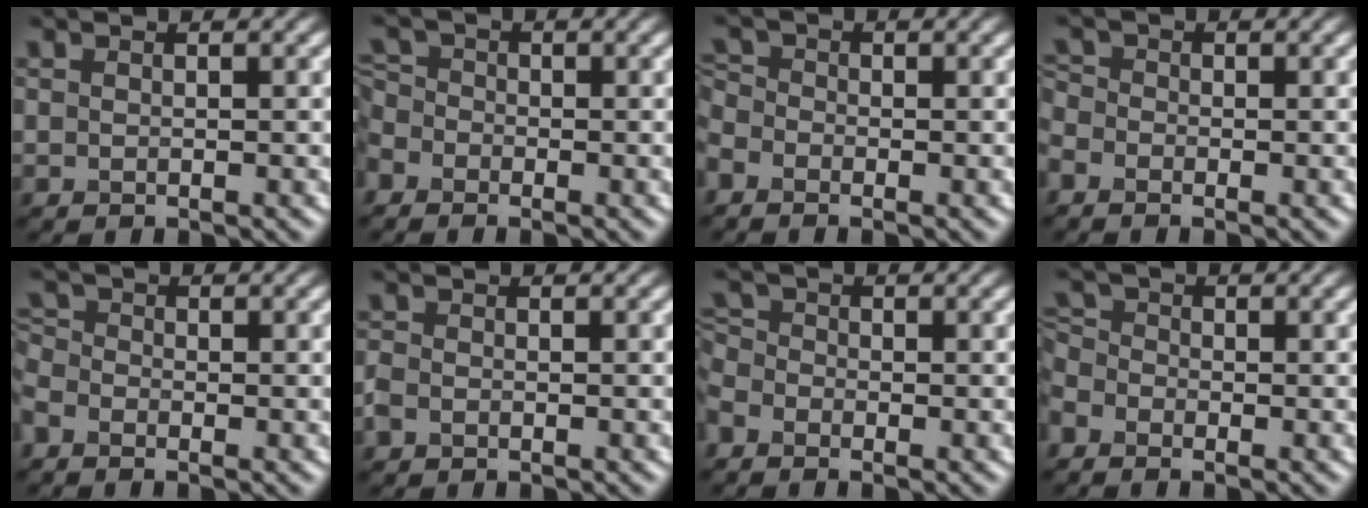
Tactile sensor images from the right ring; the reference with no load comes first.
{"total": 2.4, "force": [-1.5, 1.6, 0.9], "torque": [-0.027, 0.002, -0.036]}
{"total": 2.0, "force": [-1.2, 1.3, 0.9], "torque": [-0.027, -0.001, -0.031]}
{"total": 1.6, "force": [-1.0, 1.0, 0.7], "torque": [-0.024, -0.002, -0.026]}
{"total": 2.0, "force": [-1.3, 1.2, 0.8], "torque": [-0.026, -0.003, -0.033]}
{"total": 1.1, "force": [-0.6, 0.8, 0.5], "torque": [-0.009, -0.001, -0.016]}
{"total": 2.3, "force": [-1.5, 1.5, 1.0], "torque": [-0.029, -0.001, -0.034]}
{"total": 2.5, "force": [-1.6, 1.6, 1.1], "torque": [-0.030, 0.000, -0.037]}